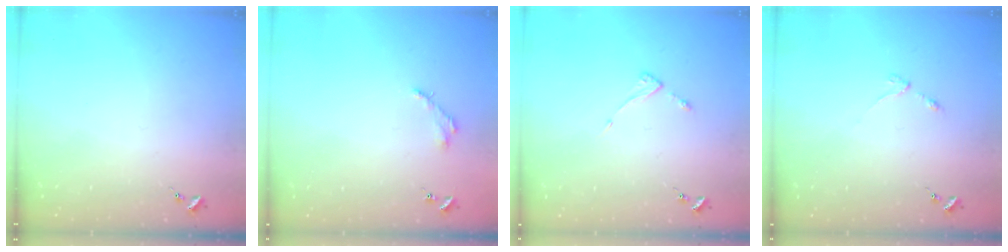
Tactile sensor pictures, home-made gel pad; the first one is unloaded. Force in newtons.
{"total": 2.8, "press": 2.8, "slide": 0.3}
{"total": 3.2, "press": 3.2, "slide": 0.4}
{"total": 2.9, "press": 2.8, "slide": 0.4}